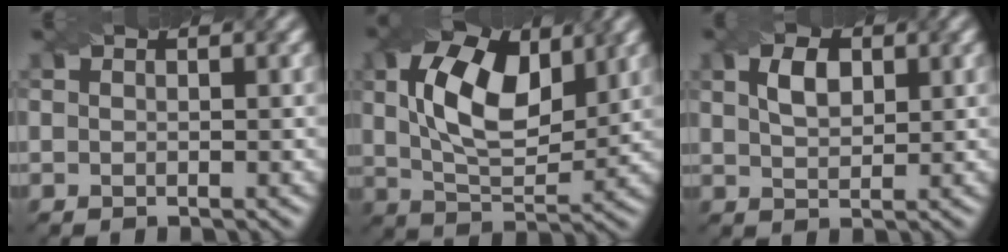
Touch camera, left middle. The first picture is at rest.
{"total": 9.5, "force": [2.8, 5.0, 7.6], "torque": [-0.142, 0.009, 0.046]}
{"total": 2.8, "force": [1.1, 1.6, 2.0], "torque": [-0.045, 0.005, 0.023]}